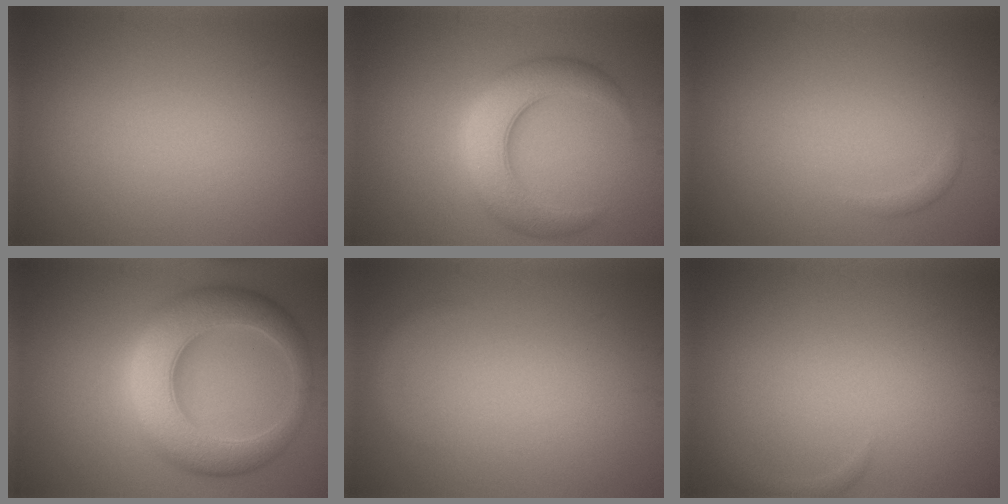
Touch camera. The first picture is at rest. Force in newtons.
{"total": 6.4, "press": 6.4, "slide": 0.1}
{"total": 0.6, "press": 0.6, "slide": 0.0}
{"total": 9.6, "press": 9.6, "slide": 0.2}
{"total": 0.8, "press": 0.8, "slide": 0.1}
{"total": 1.0, "press": 1.0, "slide": 0.1}